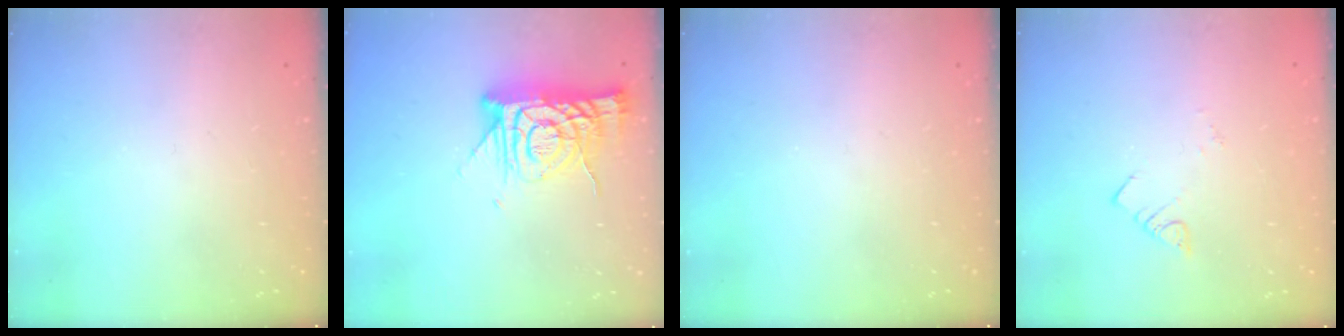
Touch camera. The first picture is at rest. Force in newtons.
{"total": 12.7, "press": 12.7, "slide": 1.2}
{"total": 0.0}
{"total": 1.9, "press": 1.9, "slide": 0.1}